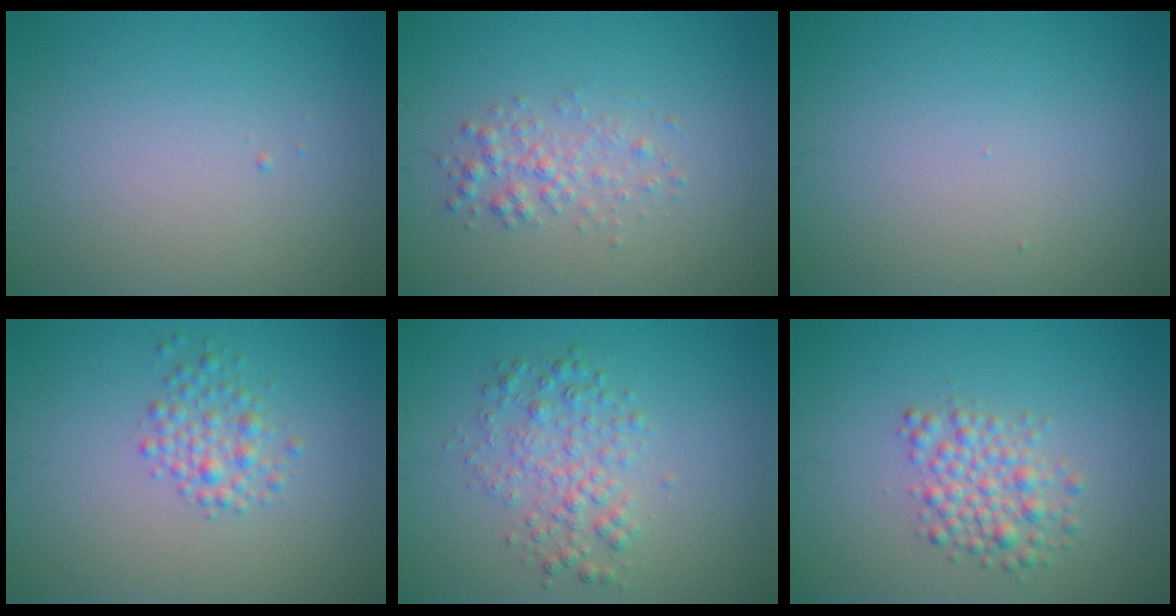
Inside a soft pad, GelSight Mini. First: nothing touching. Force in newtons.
{"total": 2.1, "press": 2.1, "slide": 0.0}
{"total": 0.0}
{"total": 2.2, "press": 2.2, "slide": 0.1}
{"total": 3.0, "press": 3.0, "slide": 0.1}
{"total": 3.2, "press": 3.2, "slide": 0.1}